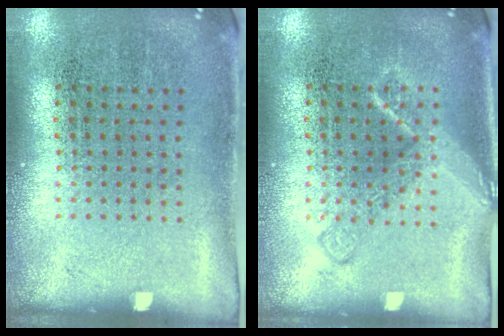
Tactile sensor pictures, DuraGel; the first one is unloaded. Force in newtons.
{"total": 1.7, "press": 1.7, "slide": 0.3}